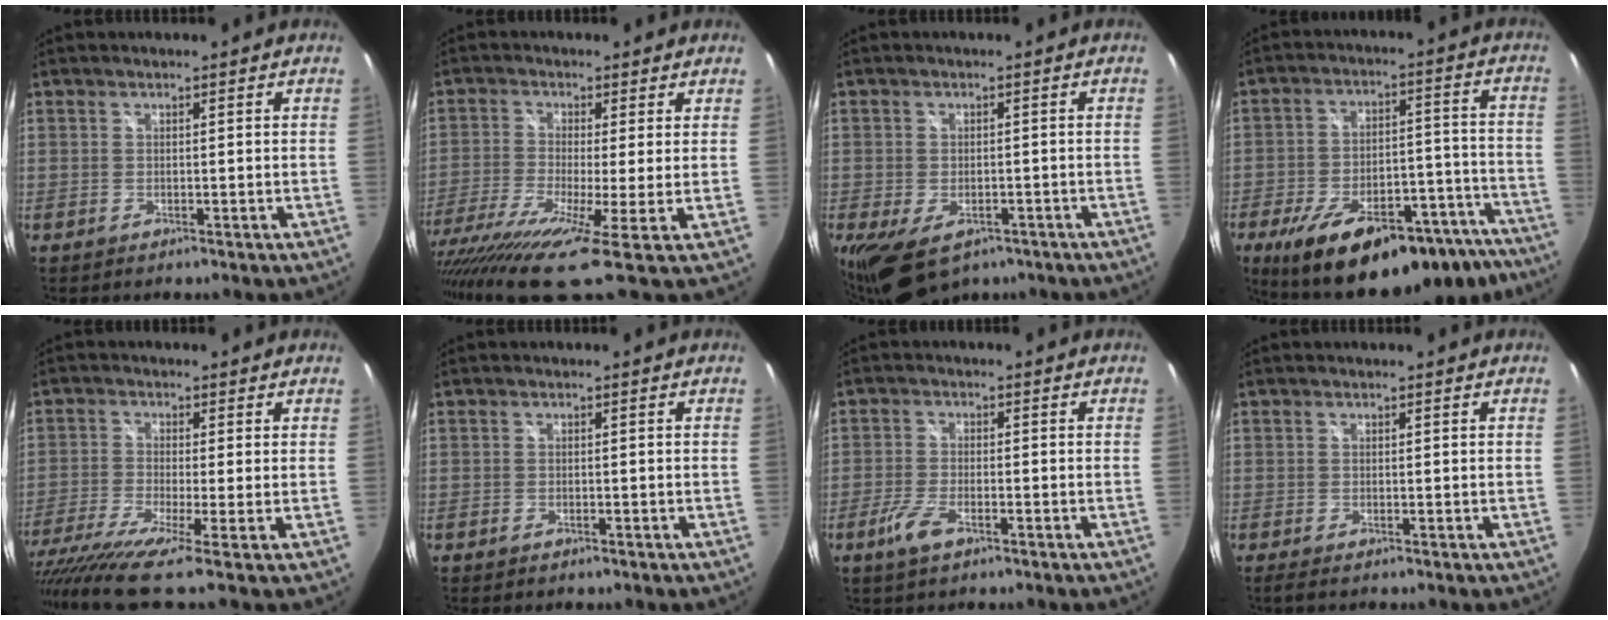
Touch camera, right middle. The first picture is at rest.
{"total": 13.7, "force": [-7.2, 1.1, 11.6], "torque": [-0.240, -0.063, -0.134]}
{"total": 9.6, "force": [-5.1, 5.7, 5.8], "torque": [-0.114, -0.030, -0.079]}
{"total": 27.8, "force": [-21.1, 10.0, 15.1], "torque": [-0.241, 0.006, -0.278]}
{"total": 10.4, "force": [-7.6, -0.5, 7.1], "torque": [-0.159, -0.050, -0.143]}
{"total": 1.2, "force": [-0.8, 0.7, 0.5], "torque": [-0.009, -0.004, -0.013]}
{"total": 4.6, "force": [-2.7, 1.6, 3.2], "torque": [-0.083, -0.005, -0.053]}
{"total": 1.0, "force": [-0.6, -0.2, 0.8], "torque": [-0.016, -0.002, -0.011]}